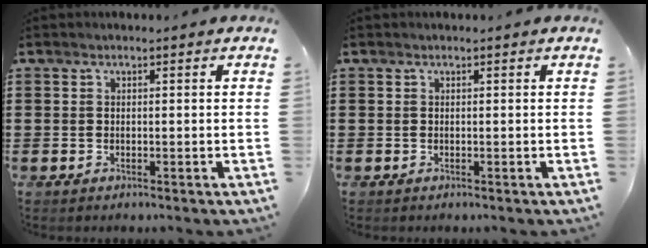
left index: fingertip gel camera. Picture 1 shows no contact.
{"total": 0.0}